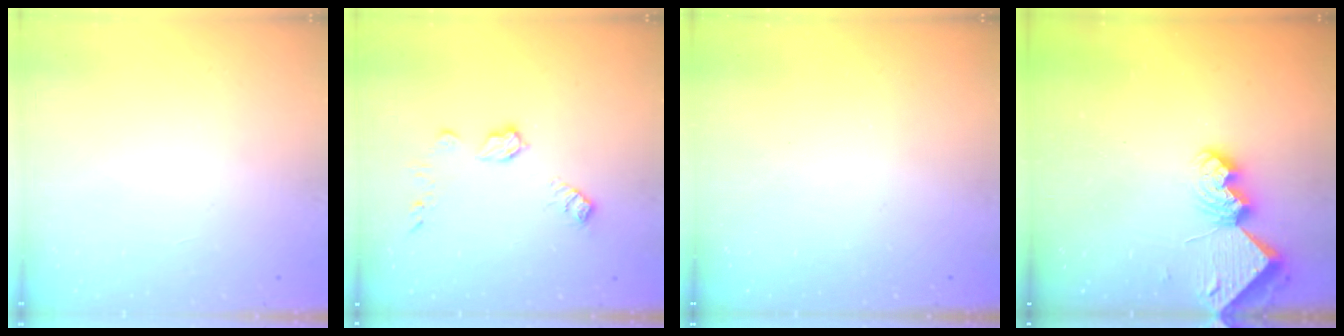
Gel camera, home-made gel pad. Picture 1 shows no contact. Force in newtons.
{"total": 8.3, "press": 8.3, "slide": 0.2}
{"total": 0.0}
{"total": 8.8, "press": 8.7, "slide": 0.9}